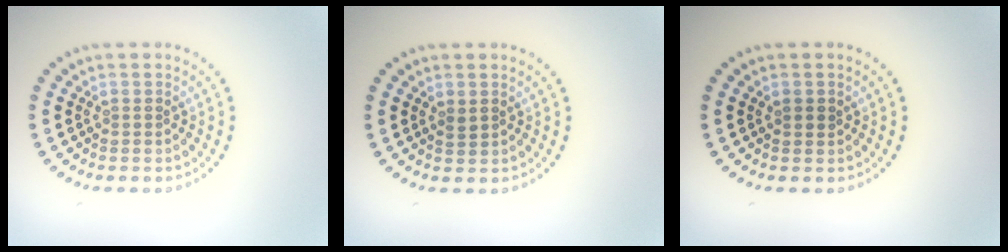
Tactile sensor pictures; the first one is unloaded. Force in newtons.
{"total": 0.8, "press": 0.8, "slide": 0.3}
{"total": 0.9, "press": 0.8, "slide": 0.3}